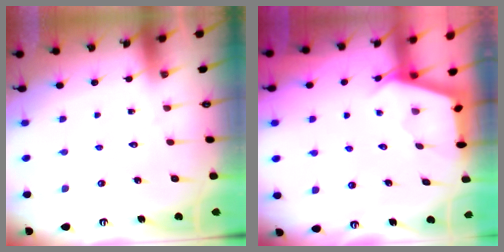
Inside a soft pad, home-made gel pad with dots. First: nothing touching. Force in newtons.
{"total": 2.6, "press": 2.6, "slide": 0.3}